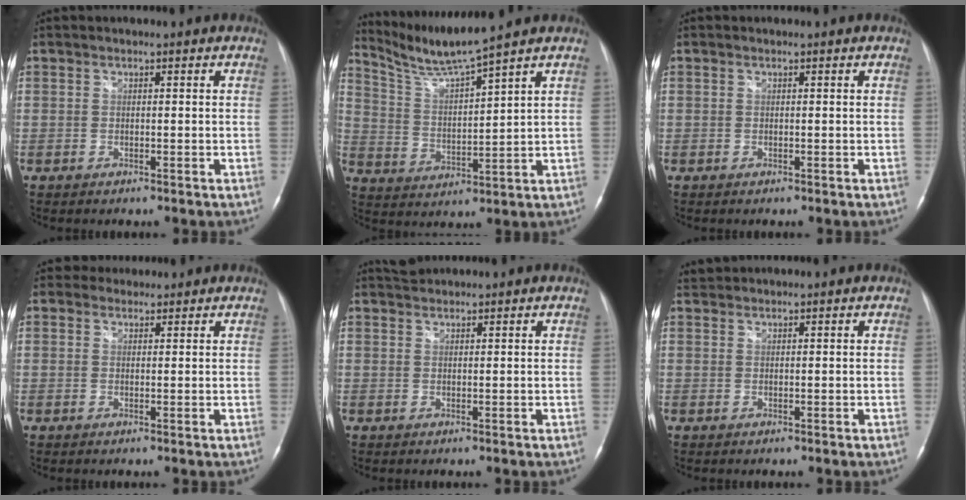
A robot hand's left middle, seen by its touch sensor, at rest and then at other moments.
{"total": 8.1, "force": [7.3, -2.2, 2.6], "torque": [-0.061, -0.012, 0.150]}
{"total": 0.0}
{"total": 2.4, "force": [2.1, 1.0, -0.5], "torque": [0.015, 0.013, 0.030]}
{"total": 1.7, "force": [1.6, 0.3, -0.1], "torque": [-0.001, 0.010, 0.033]}
{"total": 1.3, "force": [1.3, 0.2, -0.3], "torque": [-0.001, 0.011, 0.028]}